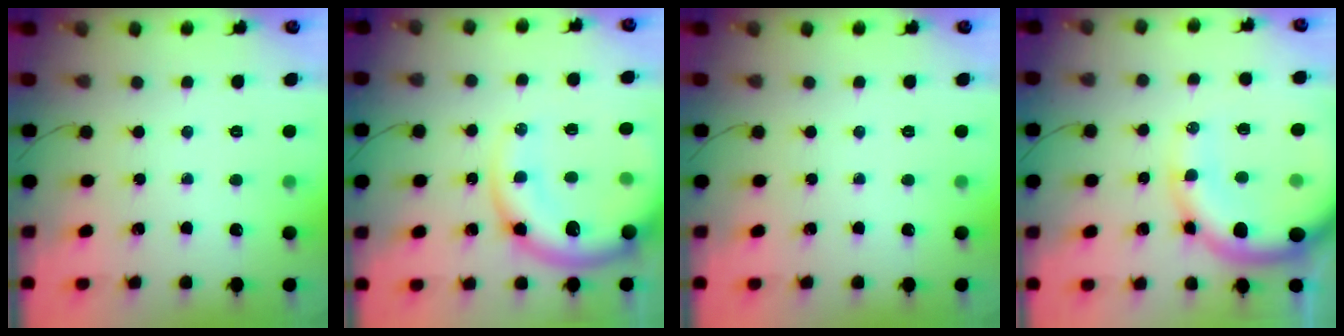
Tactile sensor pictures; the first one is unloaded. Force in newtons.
{"total": 16.3, "press": 15.6, "slide": 4.7}
{"total": 0.0}
{"total": 15.6, "press": 15.3, "slide": 2.6}